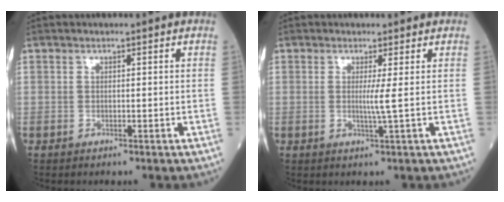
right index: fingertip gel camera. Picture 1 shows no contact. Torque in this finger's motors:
{"motor_torque": [0.01, -0.04, 0.19, 0.07]}